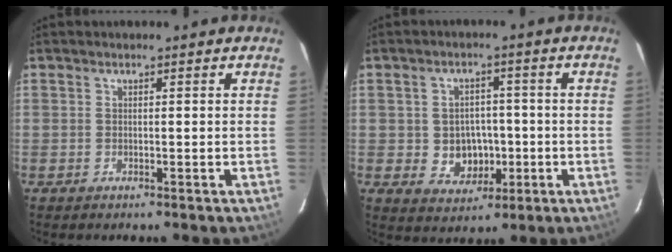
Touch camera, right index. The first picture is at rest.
{"total": 6.8, "force": [-1.1, 6.0, 3.0], "torque": [-0.068, 0.012, 0.001]}